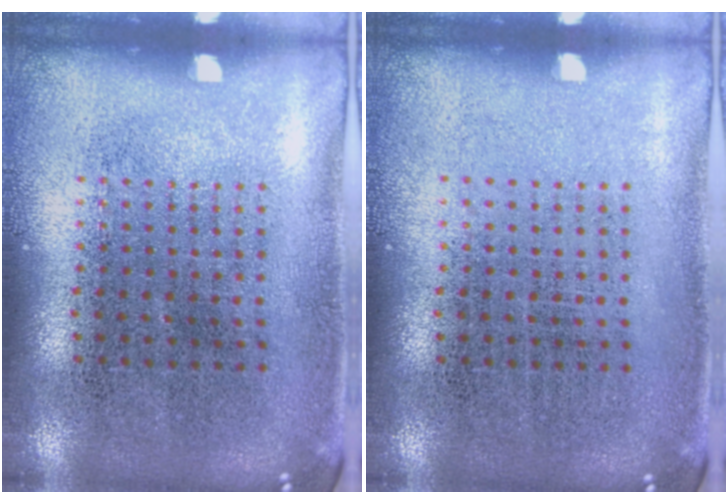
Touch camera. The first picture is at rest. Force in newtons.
{"total": 0.0}